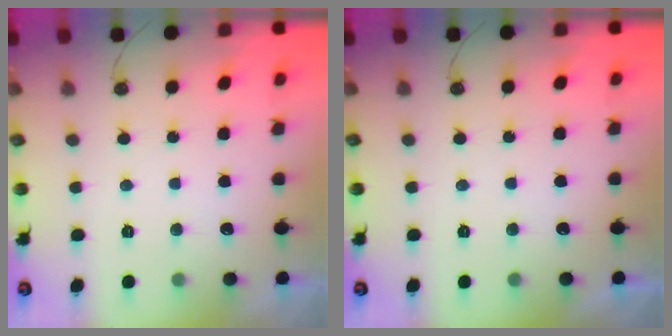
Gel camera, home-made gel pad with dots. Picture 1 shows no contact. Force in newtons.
{"total": 0.0}